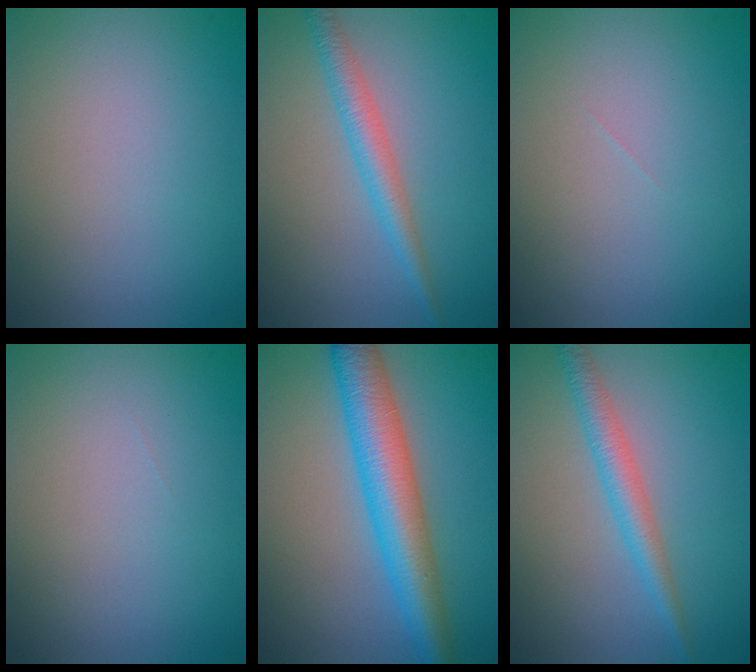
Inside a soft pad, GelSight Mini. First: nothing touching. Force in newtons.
{"total": 2.8, "press": 2.8, "slide": 0.1}
{"total": 0.0}
{"total": 0.0}
{"total": 6.8, "press": 6.8, "slide": 0.1}
{"total": 2.8, "press": 2.8, "slide": 0.1}